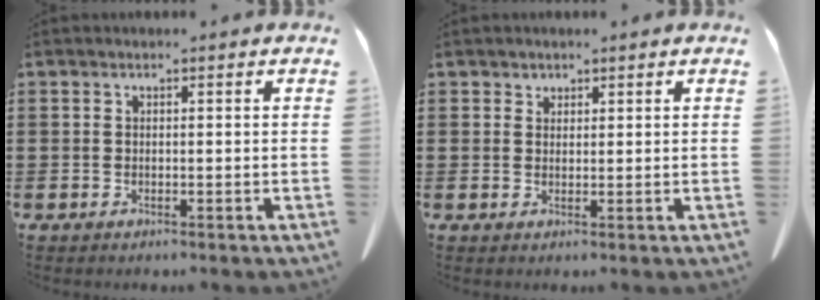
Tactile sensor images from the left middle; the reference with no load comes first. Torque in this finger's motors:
{"motor_torque": [0.09, -0.03, -0.02, -0.01]}